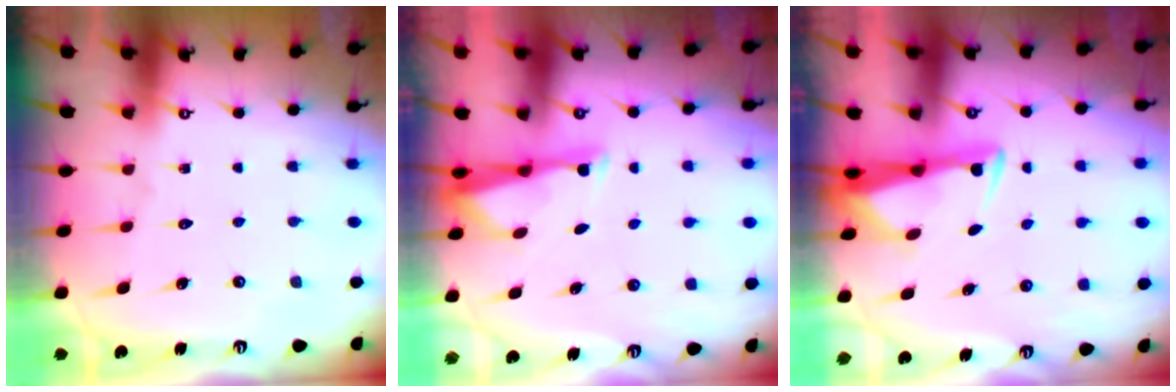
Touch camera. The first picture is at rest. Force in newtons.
{"total": 2.8, "press": 2.8, "slide": 0.5}
{"total": 3.0, "press": 2.8, "slide": 1.0}